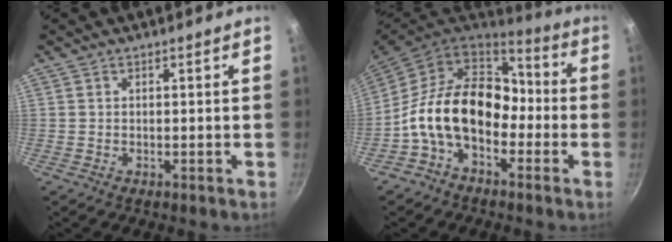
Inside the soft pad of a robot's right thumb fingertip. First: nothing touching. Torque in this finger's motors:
{"motor_torque": [0.60, 1.87, 1.40, -1.37, 0.27]}